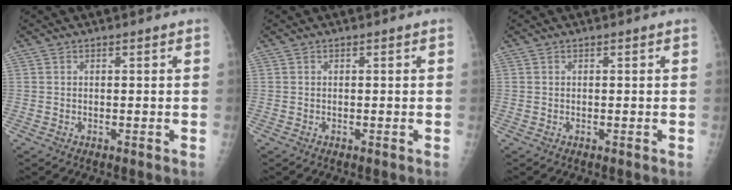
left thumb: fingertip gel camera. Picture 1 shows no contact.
{"total": 0.0}
{"total": 0.0}